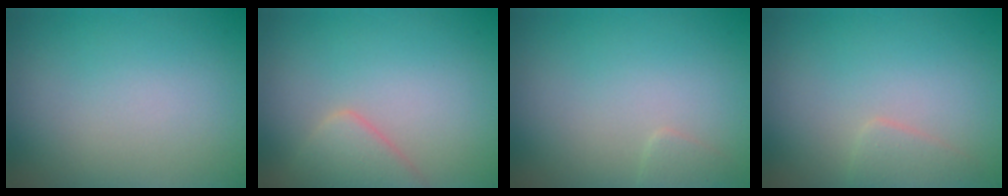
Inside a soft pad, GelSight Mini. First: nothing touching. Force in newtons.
{"total": 2.6, "press": 2.6, "slide": 0.2}
{"total": 0.9, "press": 0.9, "slide": 0.1}
{"total": 1.6, "press": 1.6, "slide": 0.0}